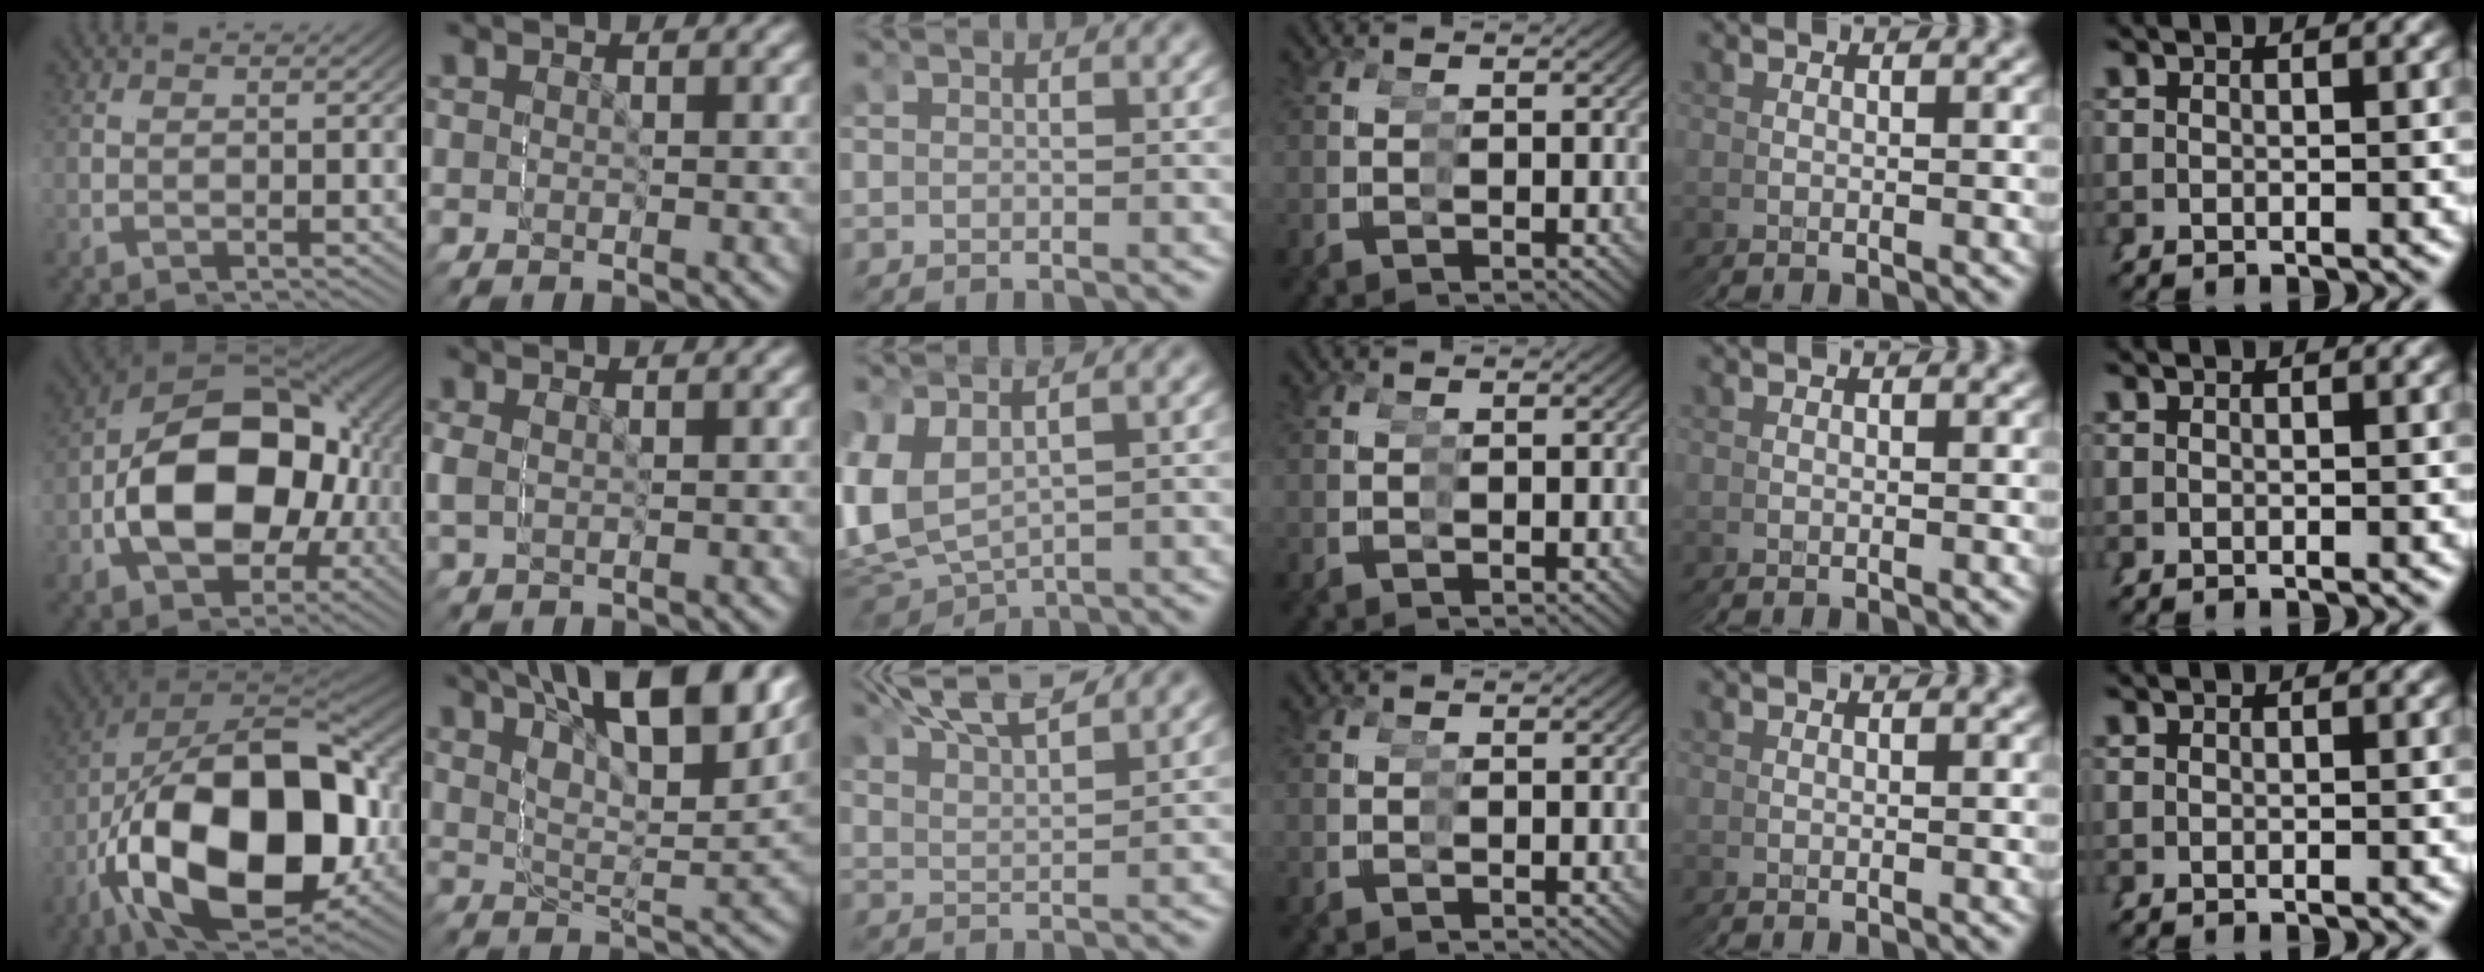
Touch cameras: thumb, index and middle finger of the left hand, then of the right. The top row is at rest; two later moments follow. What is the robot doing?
{"motion": "grasp_and_lifting", "object": "screwdriver"}